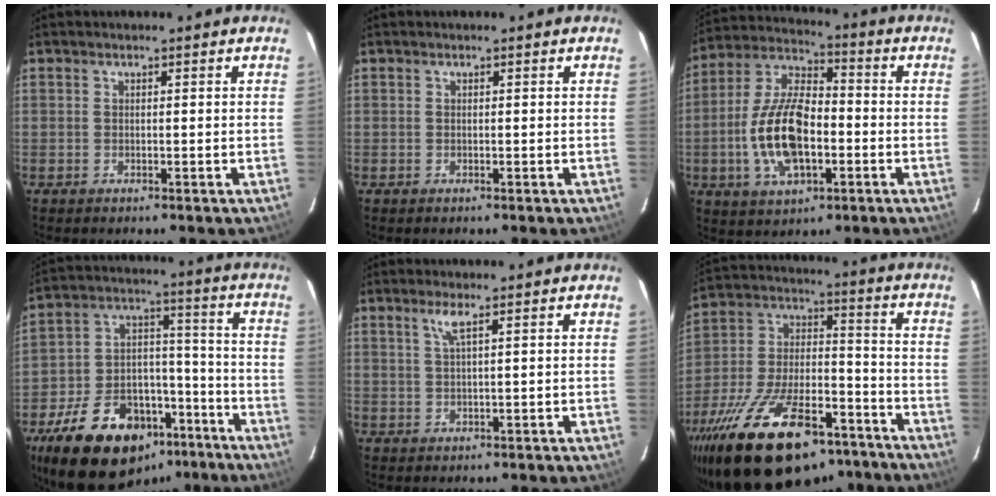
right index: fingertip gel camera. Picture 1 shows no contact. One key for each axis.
{"total": 0.0}
{"total": 15.8, "fx": -3.5, "fy": 7.6, "fz": 13.4, "tx": -0.277, "ty": 0.007, "tz": -0.064}
{"total": 23.4, "fx": -15.4, "fy": 12.8, "fz": 12.0, "tx": -0.239, "ty": 0.033, "tz": -0.225}
{"total": 2.3, "fx": 1.2, "fy": -0.4, "fz": 1.9, "tx": -0.034, "ty": -0.004, "tz": 0.027}
{"total": 29.4, "fx": -20.3, "fy": 12.2, "fz": 17.4, "tx": -0.324, "ty": -0.010, "tz": -0.307}